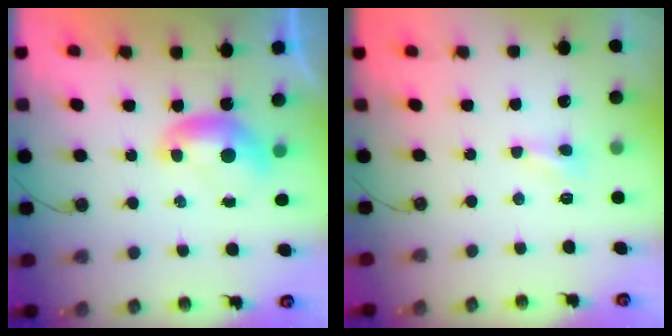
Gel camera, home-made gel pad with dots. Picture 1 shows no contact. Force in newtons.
{"total": 0.6, "press": 0.5, "slide": 0.3}